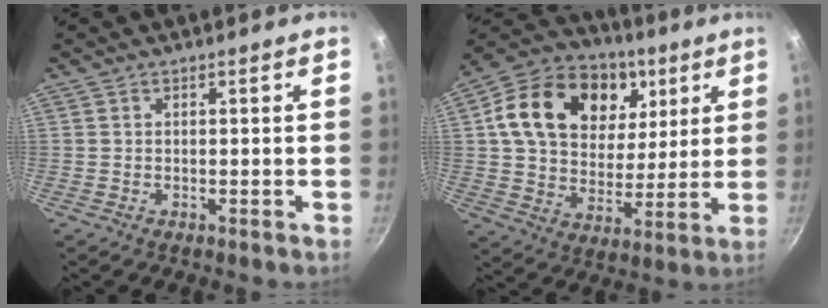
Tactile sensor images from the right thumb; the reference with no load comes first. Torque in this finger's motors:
{"motor_torque": [0.71, 0.99, 0.26, -0.03, 0.17]}